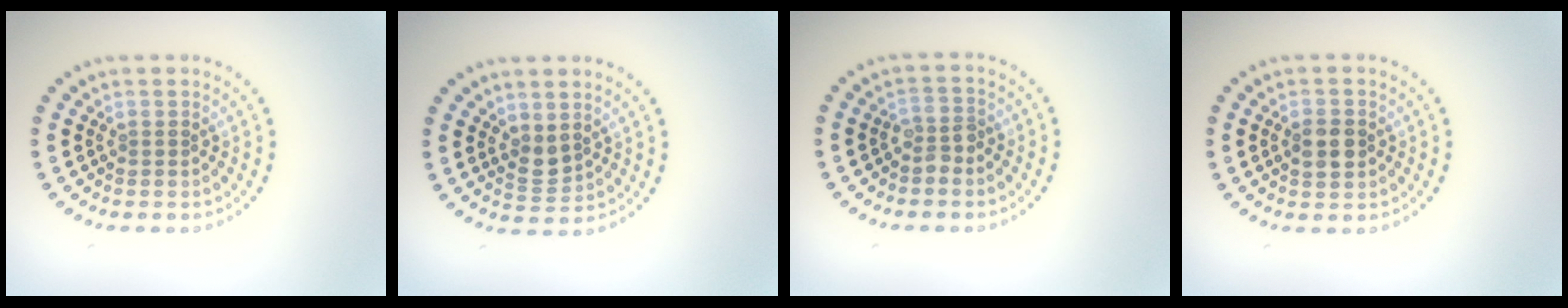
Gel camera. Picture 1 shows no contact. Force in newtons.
{"total": 1.7, "press": 1.4, "slide": 0.9}
{"total": 1.8, "press": 1.6, "slide": 0.7}
{"total": 3.0, "press": 3.0, "slide": 0.0}